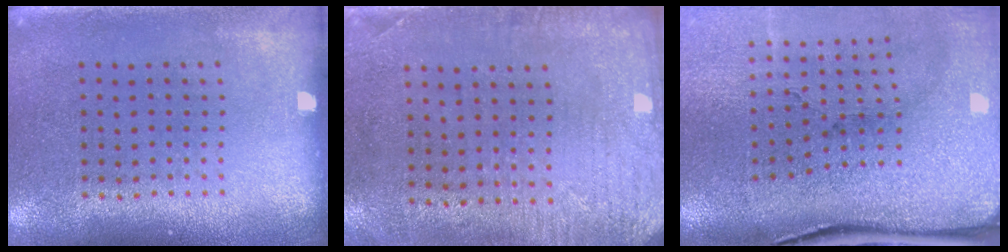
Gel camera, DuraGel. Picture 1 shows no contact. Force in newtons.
{"total": 2.9, "press": 2.3, "slide": 1.7}
{"total": 4.8, "press": 3.9, "slide": 2.9}